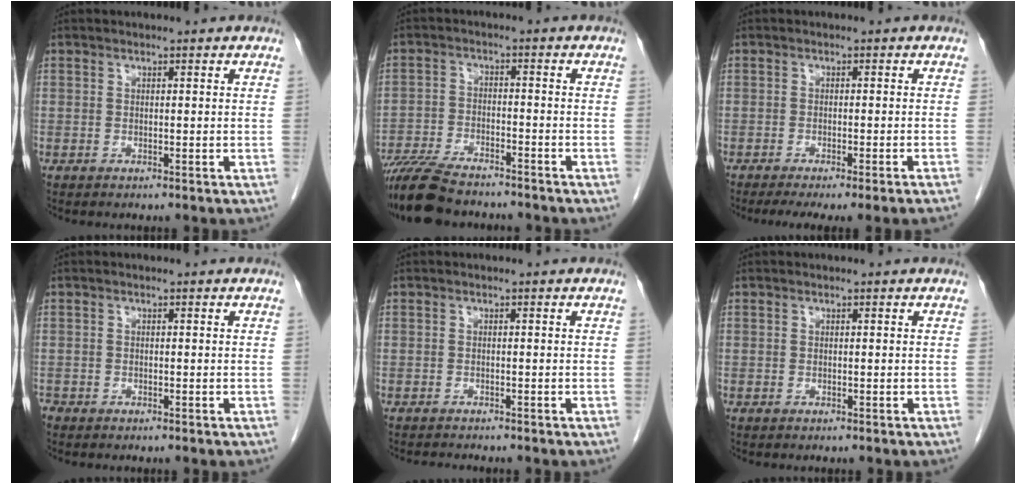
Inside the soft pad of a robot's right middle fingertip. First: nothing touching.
{"total": 11.1, "force": [-9.7, 2.3, 4.8], "torque": [-0.086, -0.018, -0.159]}
{"total": 8.3, "force": [-6.8, -0.8, 4.7], "torque": [-0.041, -0.015, -0.095]}
{"total": 0.7, "force": [-0.6, 0.4, 0.1], "torque": [-0.006, 0.000, -0.014]}
{"total": 1.6, "force": [-1.5, 0.0, 0.3], "torque": [-0.007, -0.005, -0.023]}
{"total": 0.0}